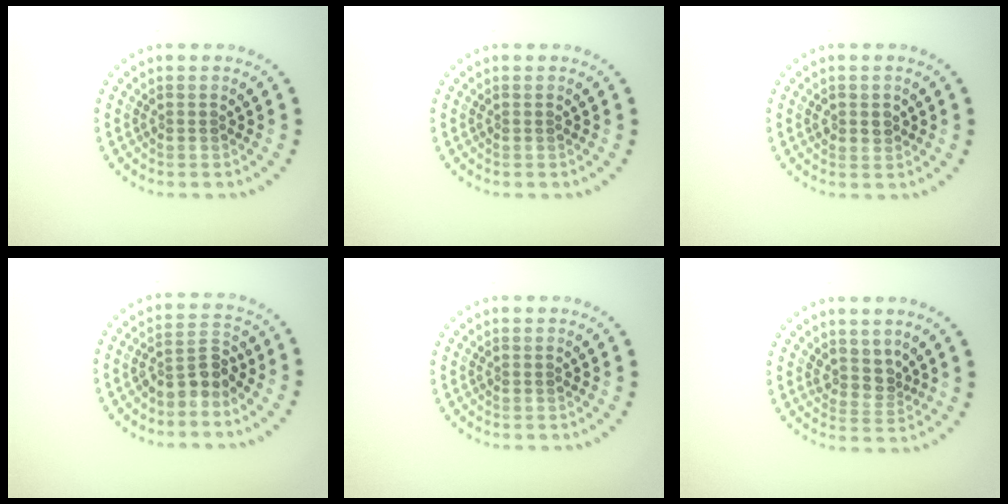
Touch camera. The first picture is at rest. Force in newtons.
{"total": 0.0}
{"total": 1.4, "press": 1.3, "slide": 0.5}
{"total": 3.1, "press": 2.7, "slide": 1.5}
{"total": 0.0}
{"total": 2.3, "press": 1.6, "slide": 1.7}